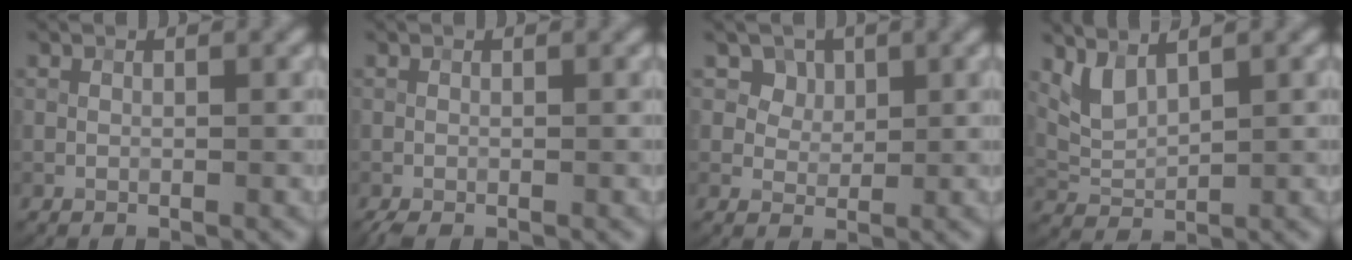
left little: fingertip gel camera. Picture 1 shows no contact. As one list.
[{"total": 1.0, "force": [-0.8, 0.2, 0.5], "torque": [-0.009, -0.002, -0.016]}, {"total": 3.3, "force": [2.0, 2.4, 1.2], "torque": [-0.034, -0.017, 0.045]}, {"total": 2.7, "force": [1.8, 1.0, 1.7], "torque": [-0.045, -0.008, 0.045]}]